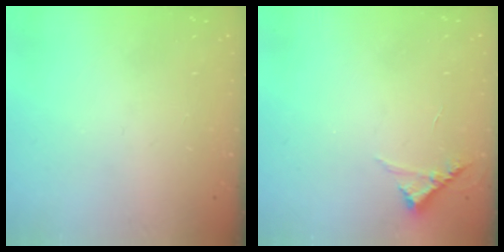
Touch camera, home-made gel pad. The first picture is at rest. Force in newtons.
{"total": 5.0, "press": 5.0, "slide": 0.4}